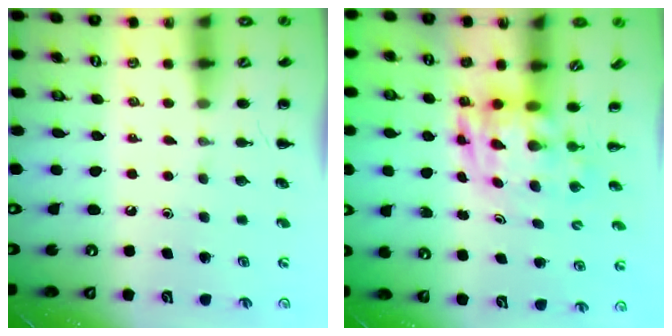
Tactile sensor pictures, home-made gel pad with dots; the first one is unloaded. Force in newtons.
{"total": 3.8, "press": 3.7, "slide": 0.8}